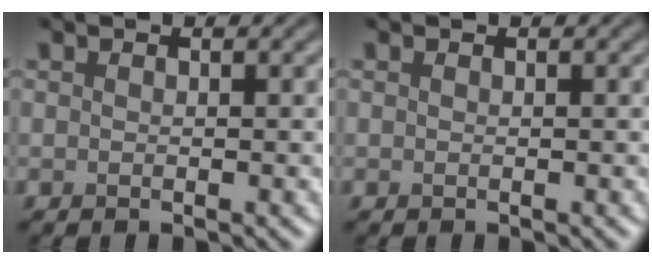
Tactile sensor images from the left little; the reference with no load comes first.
{"total": 0.0}